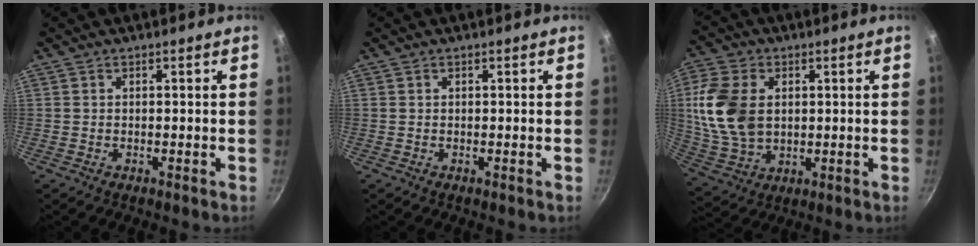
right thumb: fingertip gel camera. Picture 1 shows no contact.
{"total": 0.0}
{"total": 14.4, "force": [1.9, 9.9, 10.3], "torque": [-0.194, -0.007, 0.043]}